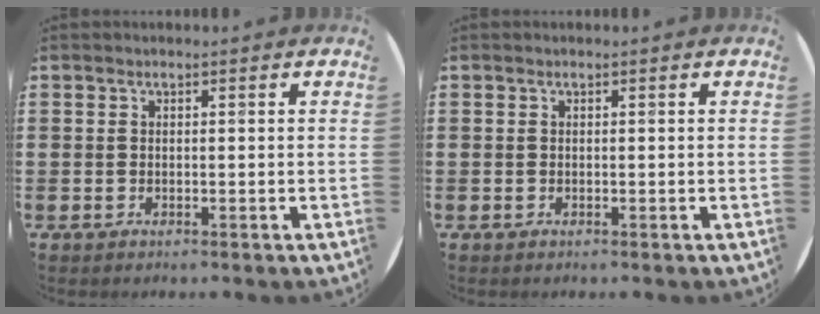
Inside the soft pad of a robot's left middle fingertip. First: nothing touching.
{"total": 0.0}